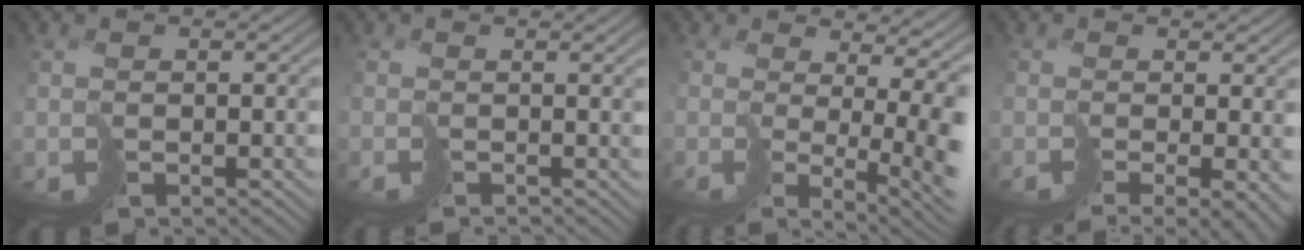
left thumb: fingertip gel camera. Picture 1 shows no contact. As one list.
[{"total": 1.0, "force": [-0.3, -0.6, 0.8], "torque": [-0.005, -0.002, -0.006]}, {"total": 10.1, "force": [0.1, 3.6, 9.5], "torque": [-0.110, -0.021, 0.028]}, {"total": 7.3, "force": [-3.5, 2.0, 6.1], "torque": [-0.103, -0.031, -0.019]}]